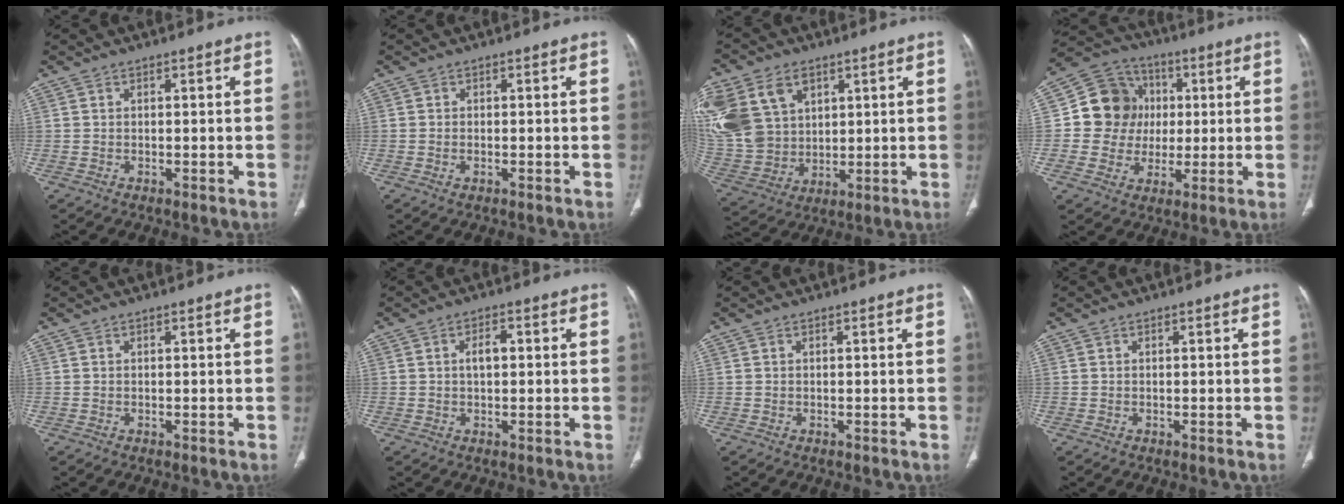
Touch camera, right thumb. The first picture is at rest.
{"total": 0.7, "force": [-0.3, 0.4, 0.5], "torque": [-0.015, 0.002, -0.004]}
{"total": 22.7, "force": [8.4, 16.8, 12.7], "torque": [-0.302, 0.017, 0.185]}
{"total": 12.1, "force": [1.2, 11.2, 4.4], "torque": [-0.040, 0.014, 0.017]}
{"total": 0.0}
{"total": 2.9, "force": [0.3, 1.6, 2.4], "torque": [-0.042, 0.008, 0.004]}
{"total": 0.0}
{"total": 0.0}